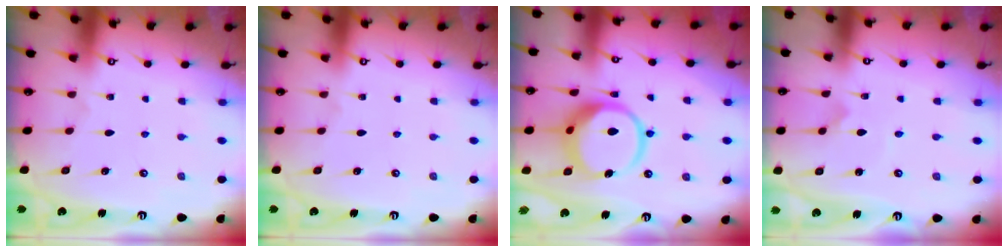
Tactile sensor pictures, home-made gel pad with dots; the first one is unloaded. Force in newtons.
{"total": 0.0}
{"total": 13.8, "press": 13.7, "slide": 1.7}
{"total": 2.9, "press": 2.9, "slide": 0.1}